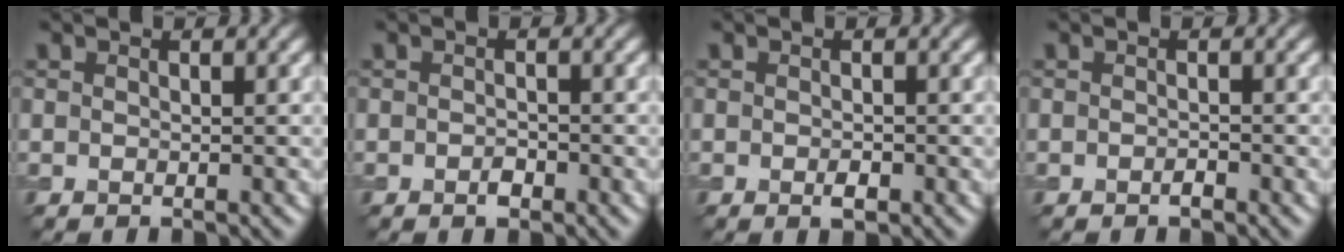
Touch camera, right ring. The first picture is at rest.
{"total": 1.1, "force": [-0.6, 0.5, 0.7], "torque": [-0.012, 0.000, -0.010]}
{"total": 1.1, "force": [-0.4, 0.5, 0.9], "torque": [-0.015, -0.002, -0.006]}
{"total": 0.6, "force": [-0.5, 0.2, 0.4], "torque": [-0.007, 0.001, -0.008]}